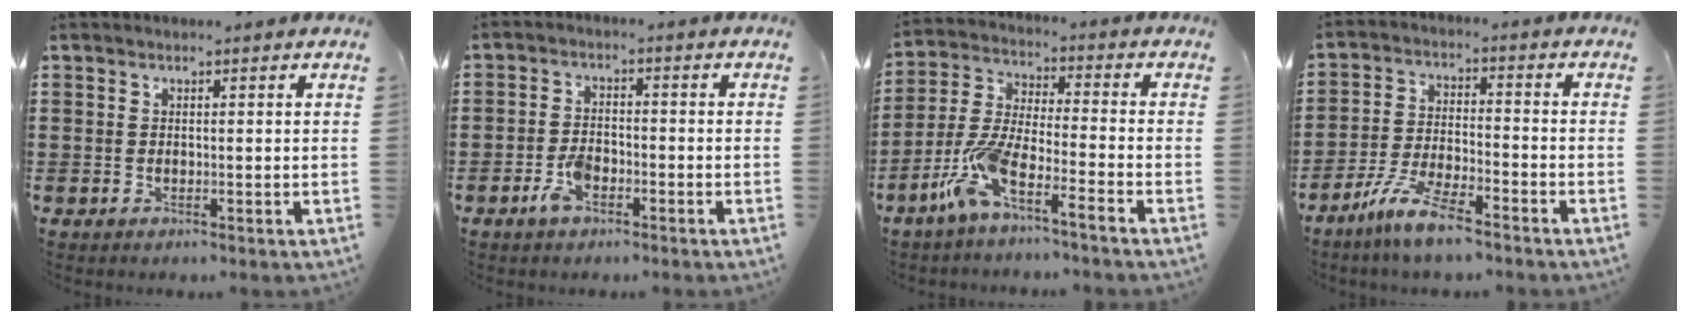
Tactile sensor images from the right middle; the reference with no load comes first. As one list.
[{"total": 4.0, "force": [-2.2, 1.7, 2.8], "torque": [-0.068, -0.002, -0.047]}, {"total": 8.0, "force": [-6.3, 0.2, 5.0], "torque": [-0.130, -0.016, -0.130]}, {"total": 7.7, "force": [-6.0, 1.1, 4.6], "torque": [-0.106, -0.004, -0.117]}]